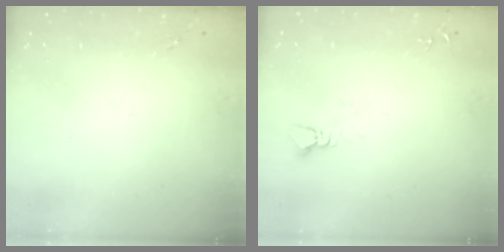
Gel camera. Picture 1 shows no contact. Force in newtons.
{"total": 2.4, "press": 2.4, "slide": 0.1}